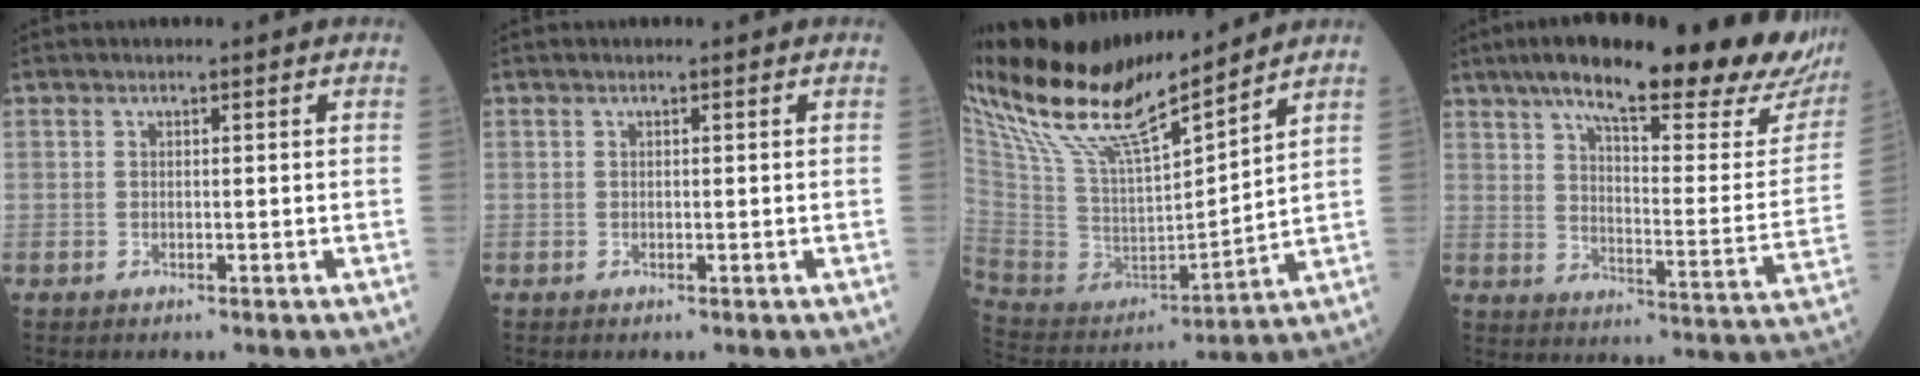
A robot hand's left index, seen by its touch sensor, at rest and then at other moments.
{"total": 0.0}
{"total": 21.8, "force": [18.1, 2.4, 12.0], "torque": [-0.237, 0.002, 0.344]}
{"total": 28.7, "force": [22.7, 4.6, 16.9], "torque": [-0.246, -0.028, 0.292]}